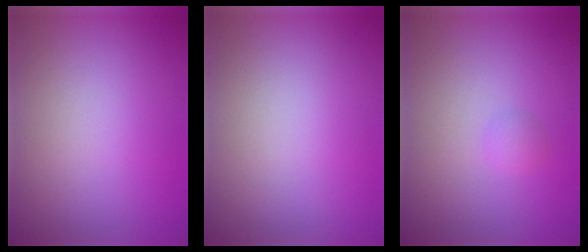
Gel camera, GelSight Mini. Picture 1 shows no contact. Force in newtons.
{"total": 0.0}
{"total": 0.8, "press": 0.8, "slide": 0.0}